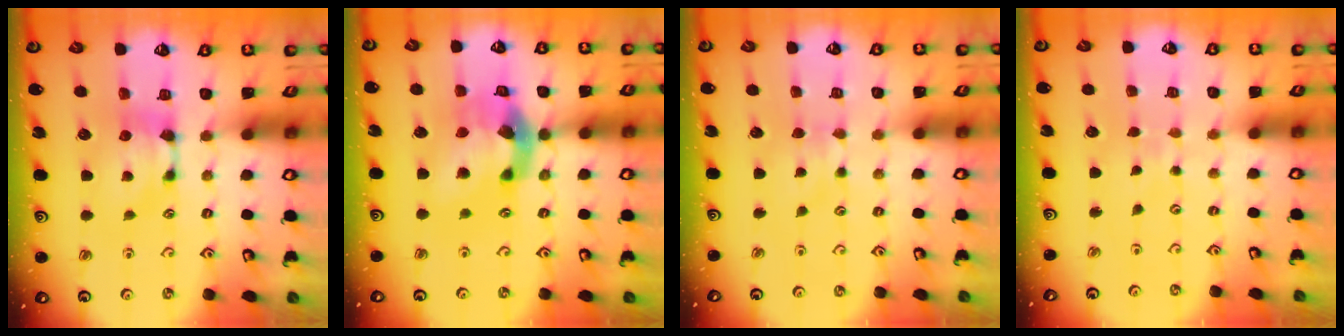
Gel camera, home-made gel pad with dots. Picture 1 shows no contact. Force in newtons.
{"total": 8.2, "press": 7.7, "slide": 2.8}
{"total": 2.4, "press": 2.3, "slide": 0.5}
{"total": 4.9, "press": 4.9, "slide": 0.3}